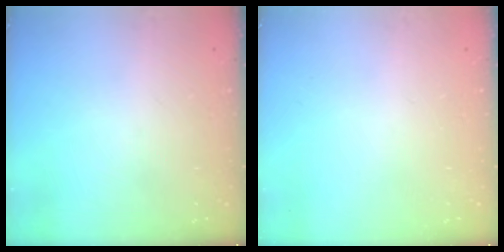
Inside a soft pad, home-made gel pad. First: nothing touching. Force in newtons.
{"total": 0.0}